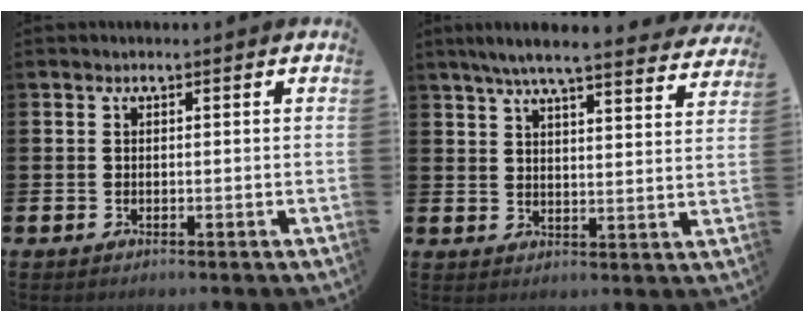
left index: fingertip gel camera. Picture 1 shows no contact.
{"total": 6.5, "force": [6.1, 0.2, 2.4], "torque": [-0.053, -0.036, 0.102]}